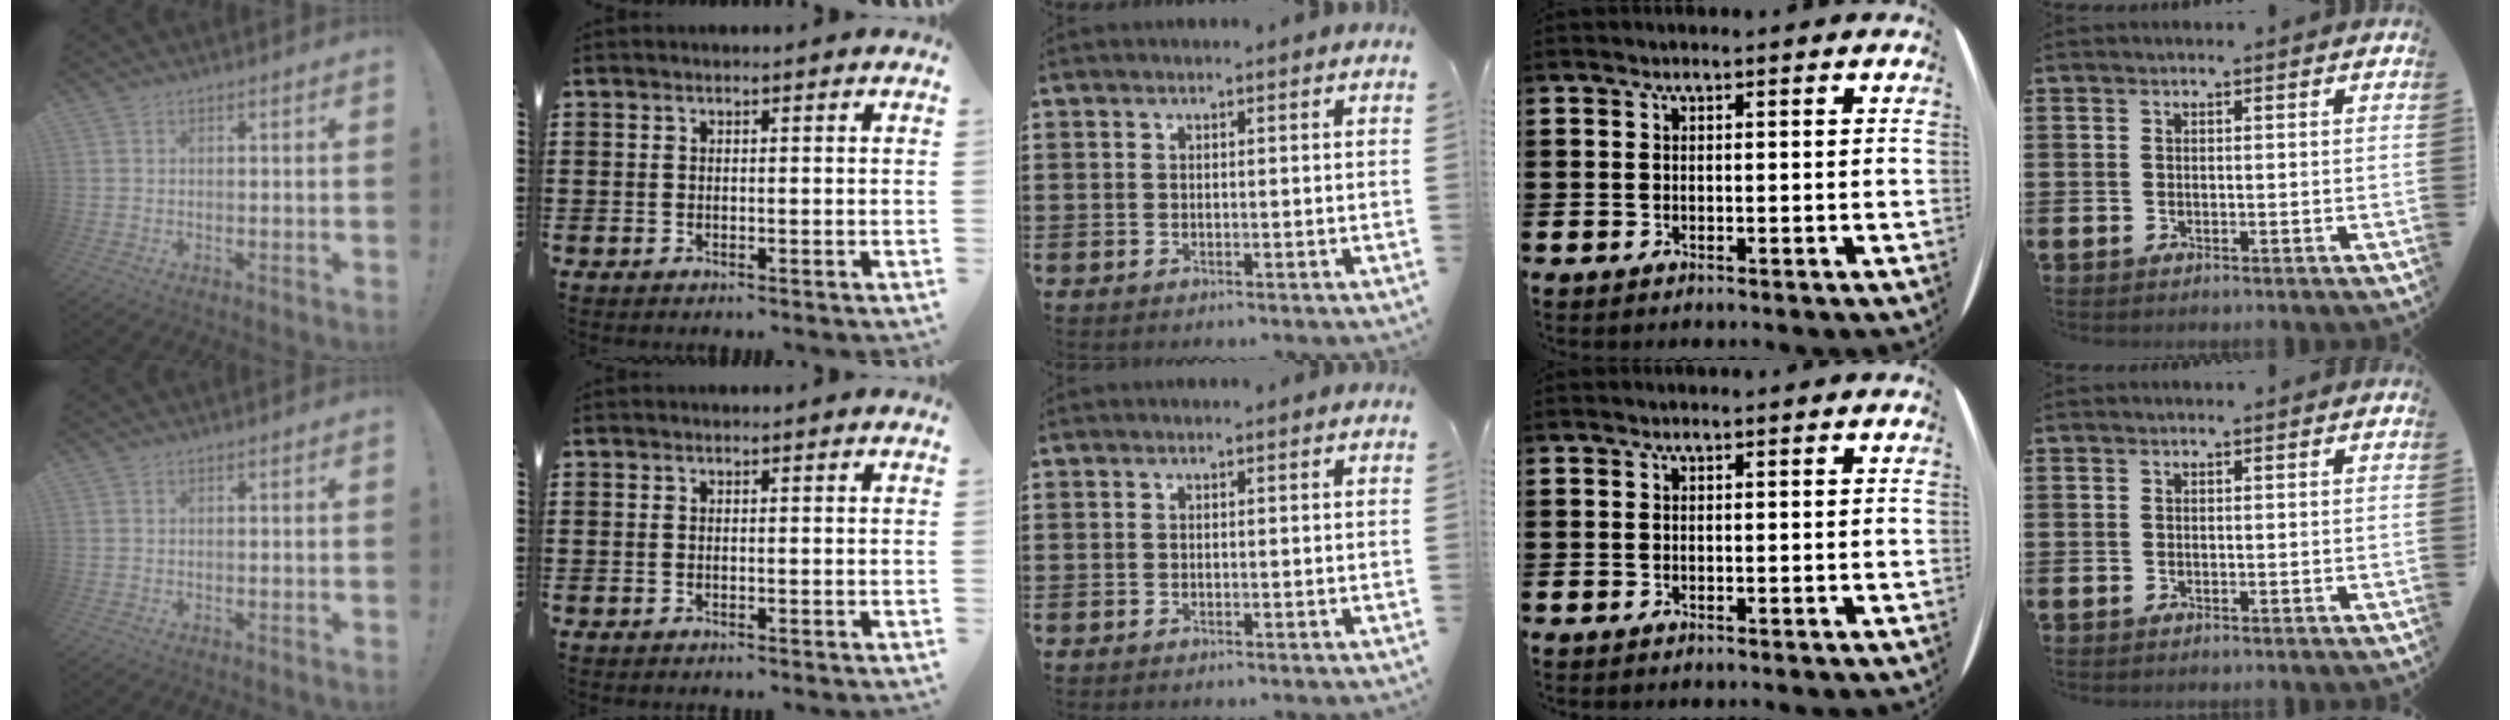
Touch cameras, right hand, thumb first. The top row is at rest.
{}